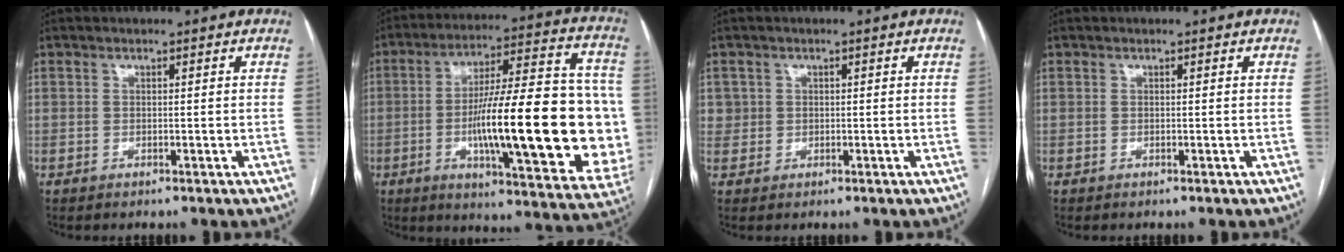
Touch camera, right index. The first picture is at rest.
{"total": 28.6, "force": [-3.8, 4.9, 27.9], "torque": [-0.343, 0.010, -0.053]}
{"total": 2.0, "force": [0.5, 2.0, 0.0], "torque": [0.016, 0.006, 0.005]}
{"total": 0.0}